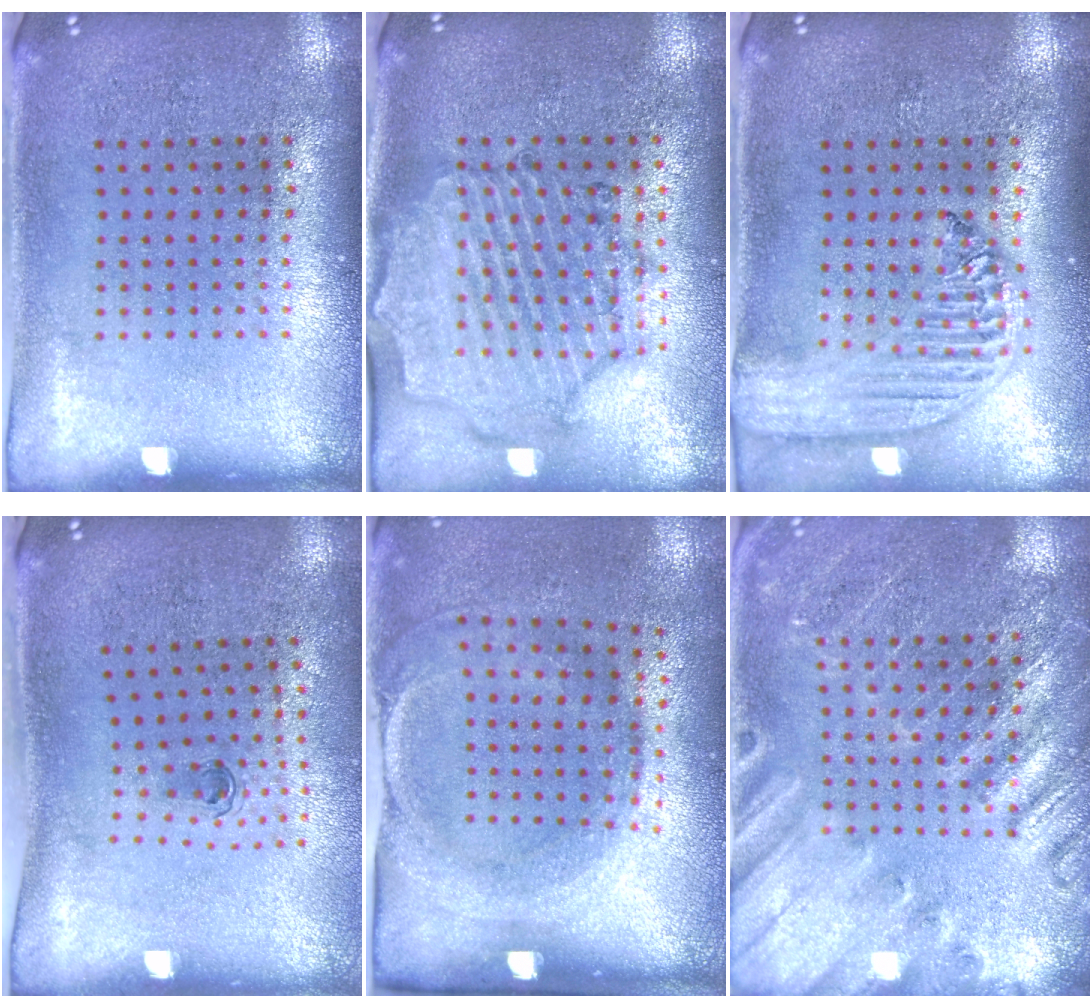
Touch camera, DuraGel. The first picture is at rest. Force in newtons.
{"total": 1.6, "press": 1.6, "slide": 0.4}
{"total": 2.4, "press": 2.1, "slide": 1.2}
{"total": 0.6, "press": 0.3, "slide": 0.5}
{"total": 1.8, "press": 1.2, "slide": 1.3}
{"total": 2.4, "press": 2.4, "slide": 0.3}